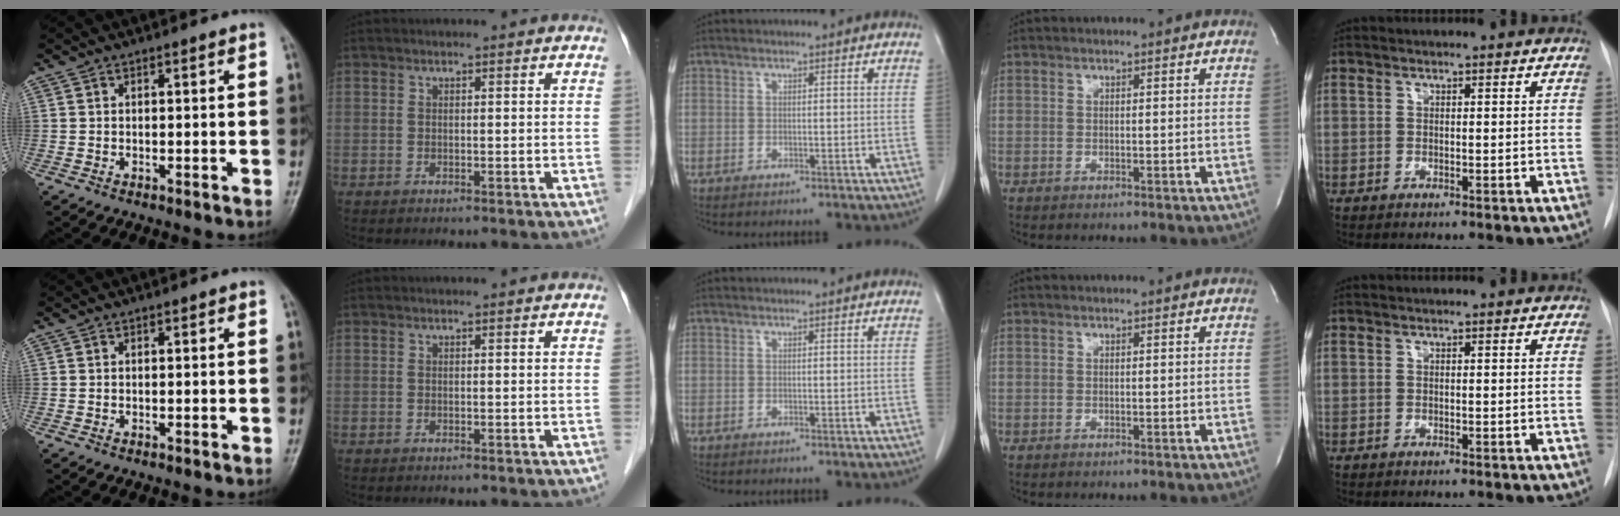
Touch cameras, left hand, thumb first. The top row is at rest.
{}